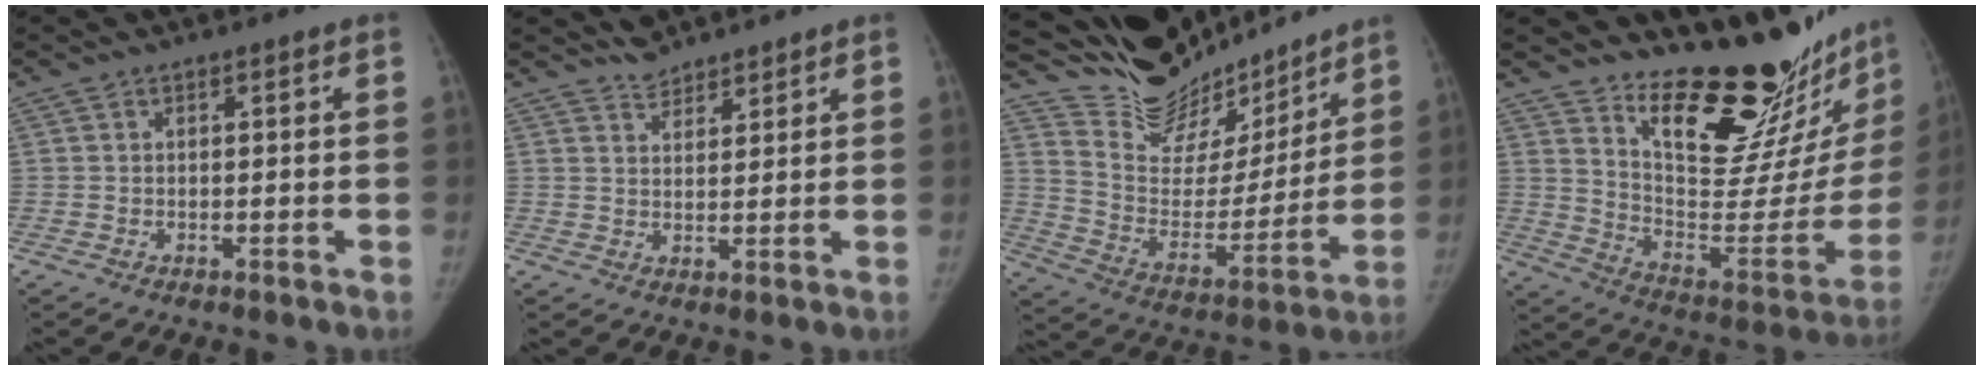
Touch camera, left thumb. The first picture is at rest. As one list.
[{"total": 3.9, "force": [3.7, 1.3, 0.4], "torque": [0.008, -0.017, 0.063]}, {"total": 21.6, "force": [19.6, 7.0, 5.7], "torque": [-0.051, -0.122, 0.323]}, {"total": 26.1, "force": [21.8, 7.0, 12.5], "torque": [-0.134, -0.193, 0.318]}]